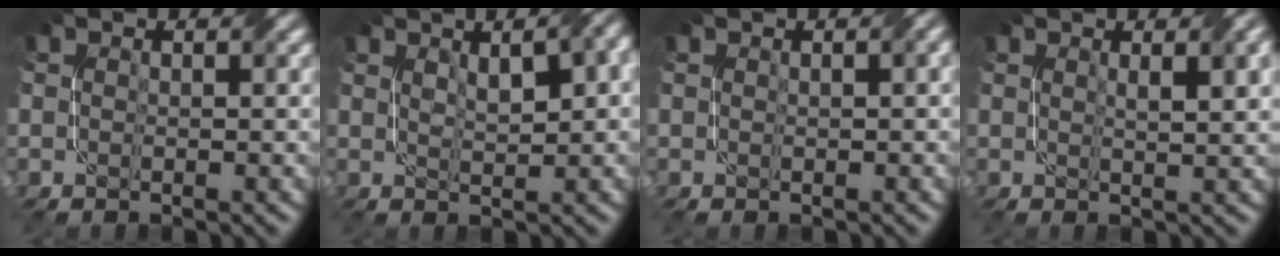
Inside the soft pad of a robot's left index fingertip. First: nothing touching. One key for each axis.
{"total": 6.2, "fx": 2.3, "fy": 2.3, "fz": 5.3, "tx": -0.061, "ty": 0.021, "tz": 0.026}
{"total": 1.3, "fx": 0.4, "fy": 0.2, "fz": 1.2, "tx": -0.017, "ty": 0.002, "tz": 0.006}
{"total": 3.3, "fx": 1.2, "fy": 1.0, "fz": 2.9, "tx": -0.028, "ty": 0.003, "tz": 0.018}